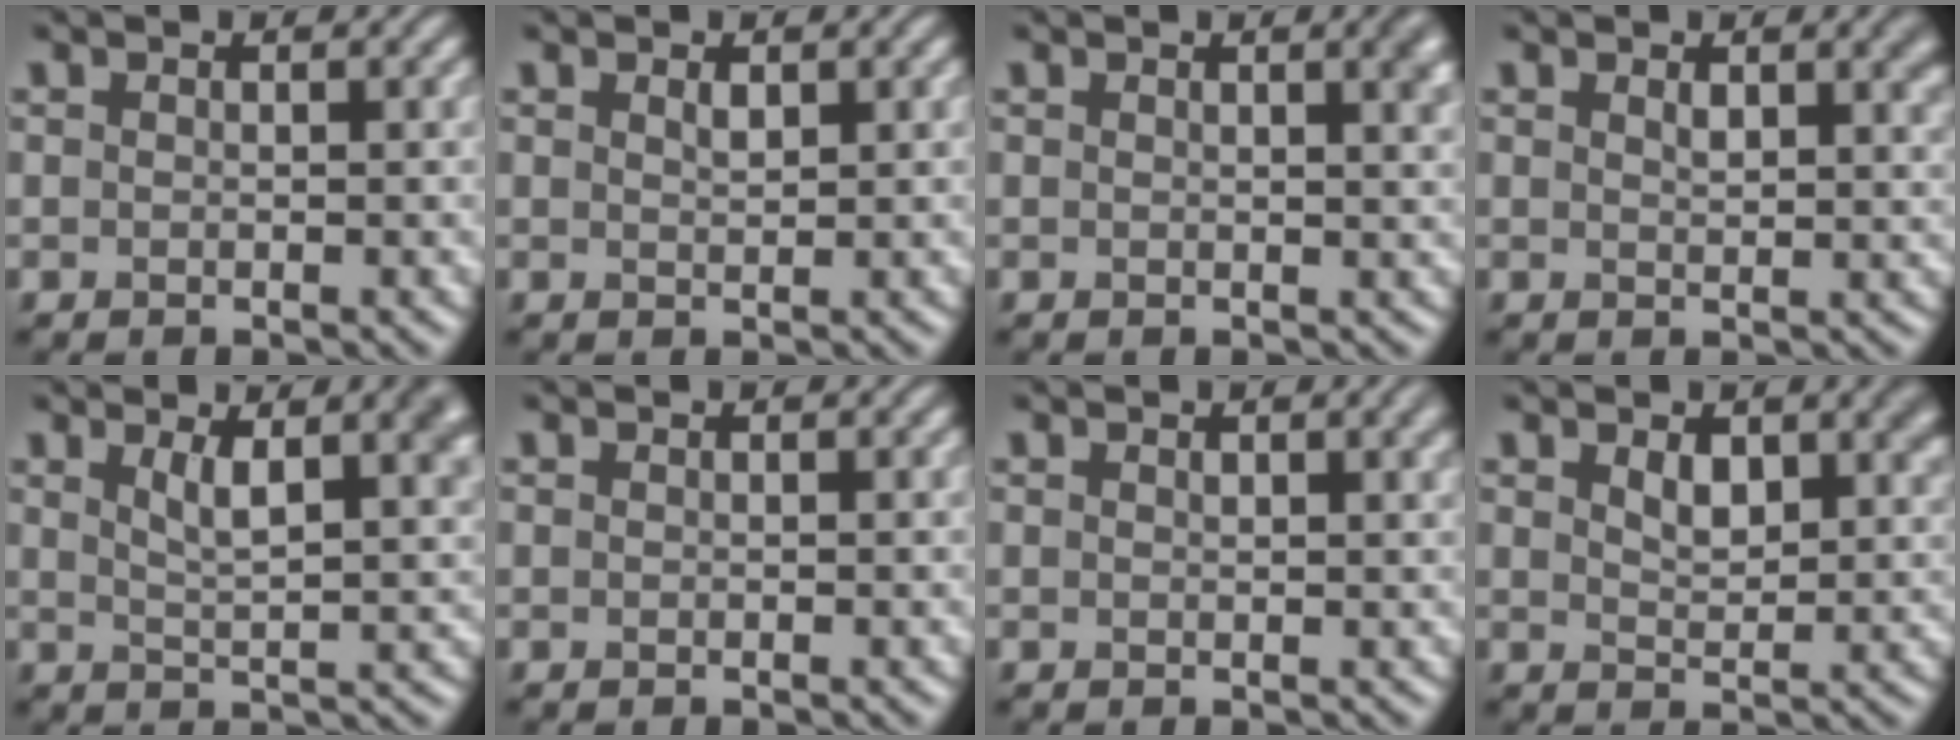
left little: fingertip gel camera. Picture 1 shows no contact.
{"total": 0.8, "force": [0.5, 0.3, 0.5], "torque": [-0.012, -0.002, 0.011]}
{"total": 2.7, "force": [1.1, 1.0, 2.2], "torque": [-0.012, 0.007, 0.012]}
{"total": 2.6, "force": [1.4, 0.9, 2.0], "torque": [-0.022, 0.001, 0.024]}
{"total": 5.2, "force": [2.3, 1.8, 4.4], "torque": [-0.057, 0.003, 0.034]}
{"total": 0.0}
{"total": 1.8, "force": [1.0, 0.6, 1.5], "torque": [-0.017, 0.001, 0.017]}
{"total": 3.4, "force": [1.7, 1.8, 2.4], "torque": [-0.039, -0.002, 0.032]}